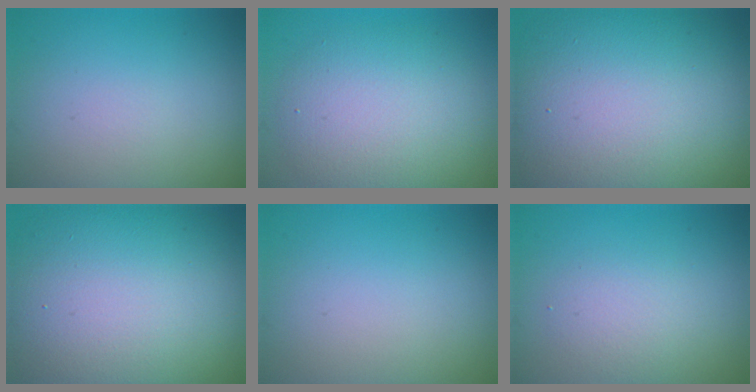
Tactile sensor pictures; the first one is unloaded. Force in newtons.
{"total": 6.7, "press": 6.7, "slide": 0.6}
{"total": 17.3, "press": 17.3, "slide": 1.1}
{"total": 16.7, "press": 16.6, "slide": 1.1}
{"total": 0.0}
{"total": 2.2, "press": 2.2, "slide": 0.0}